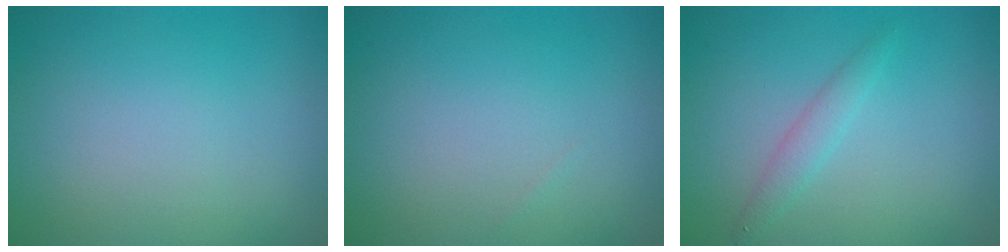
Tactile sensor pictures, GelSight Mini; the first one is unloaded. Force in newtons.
{"total": 0.0}
{"total": 1.5, "press": 1.5, "slide": 0.0}